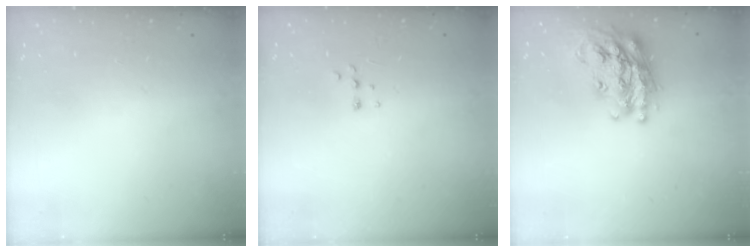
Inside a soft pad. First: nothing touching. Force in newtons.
{"total": 3.4, "press": 3.3, "slide": 0.6}
{"total": 23.5, "press": 23.4, "slide": 2.0}